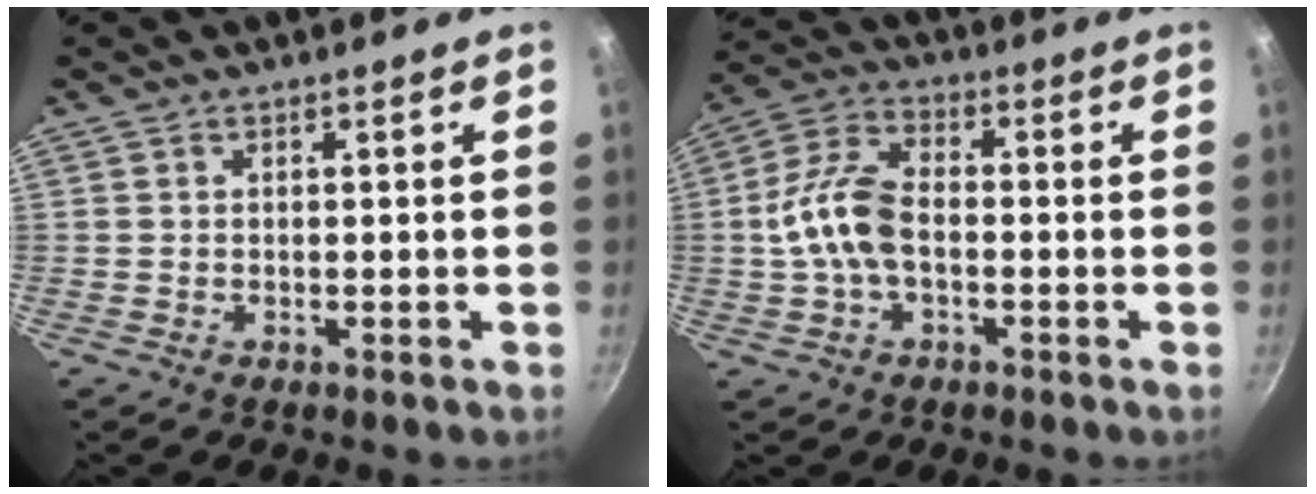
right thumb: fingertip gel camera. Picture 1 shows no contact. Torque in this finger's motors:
{"motor_torque": [0.88, 0.97, 0.00, 0.00, 0.12]}